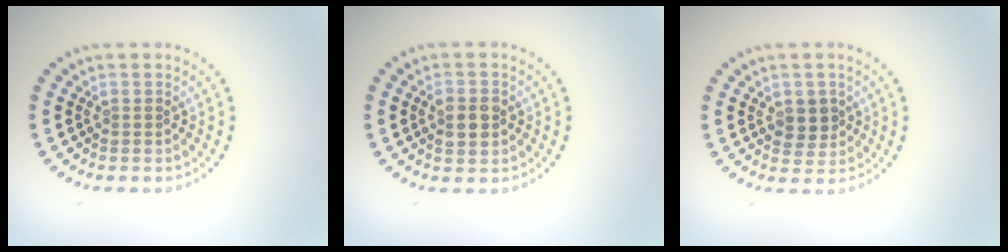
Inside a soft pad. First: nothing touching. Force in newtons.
{"total": 3.0, "press": 3.0, "slide": 0.2}
{"total": 2.6, "press": 2.5, "slide": 0.8}